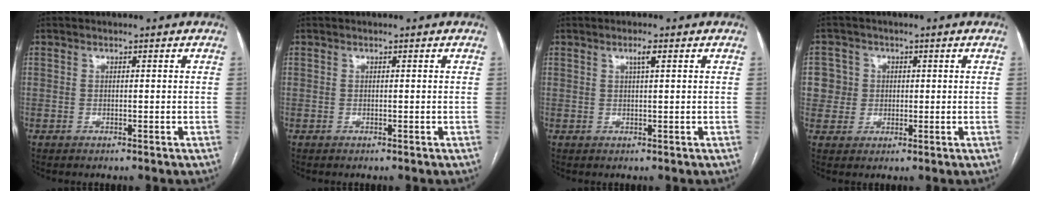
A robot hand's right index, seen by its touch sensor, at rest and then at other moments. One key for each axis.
{"total": 0.0}
{"total": 1.7, "fx": 0.8, "fy": 0.0, "fz": 1.5, "tx": -0.030, "ty": 0.000, "tz": 0.013}
{"total": 4.7, "fx": 0.8, "fy": 4.7, "fz": -0.1, "tx": 0.011, "ty": 0.014, "tz": 0.020}